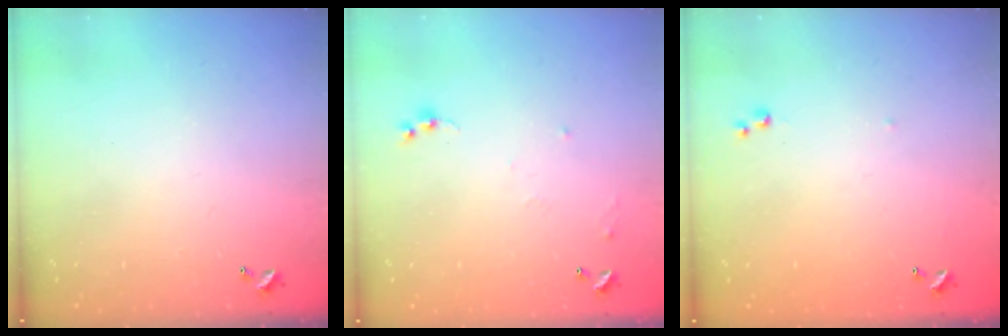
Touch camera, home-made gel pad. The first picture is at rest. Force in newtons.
{"total": 6.6, "press": 6.6, "slide": 0.6}
{"total": 5.4, "press": 5.4, "slide": 0.6}